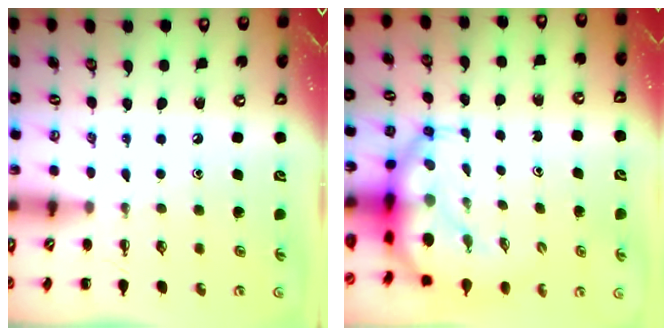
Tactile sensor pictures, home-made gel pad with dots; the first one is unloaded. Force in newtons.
{"total": 7.5, "press": 7.2, "slide": 2.1}